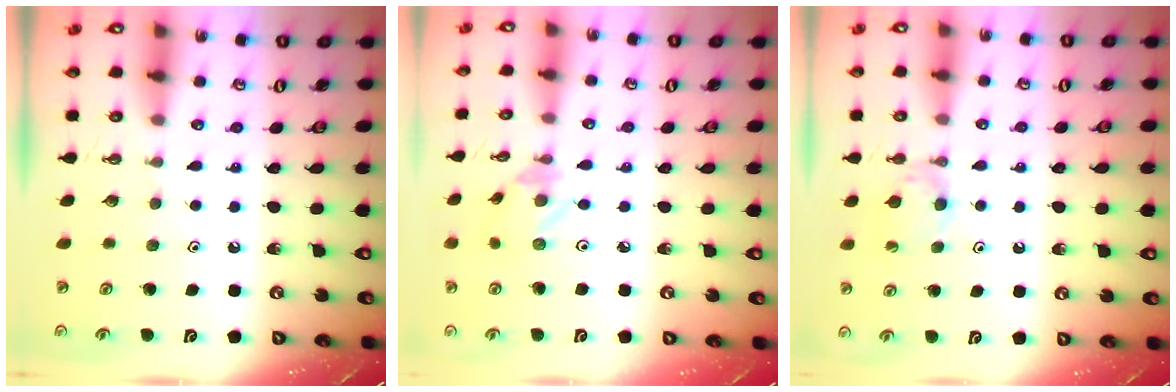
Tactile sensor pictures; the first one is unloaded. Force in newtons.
{"total": 2.1, "press": 2.1, "slide": 0.1}
{"total": 6.6, "press": 6.6, "slide": 0.5}